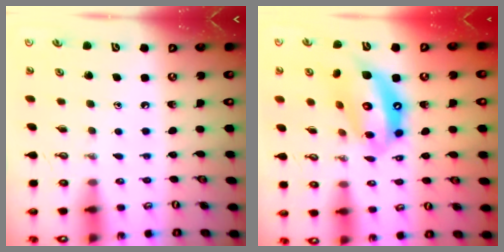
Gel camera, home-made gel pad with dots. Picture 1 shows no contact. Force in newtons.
{"total": 15.4, "press": 15.3, "slide": 1.8}